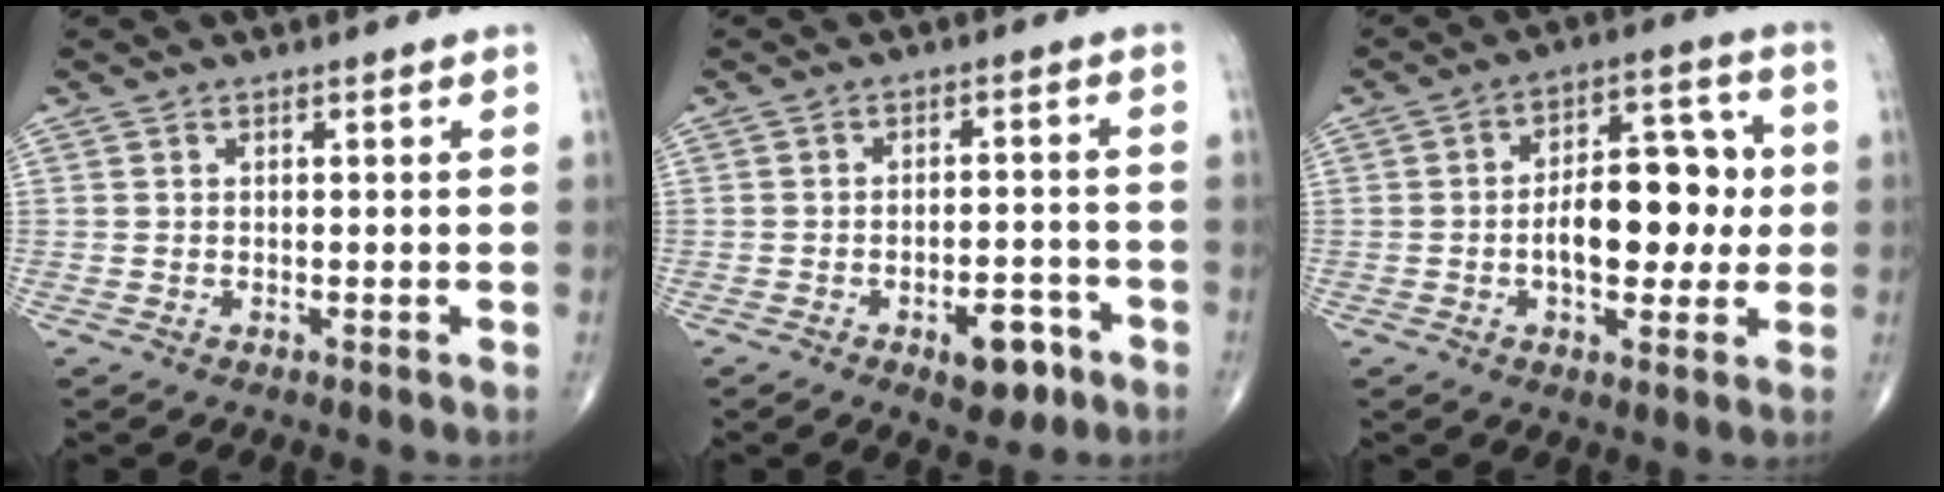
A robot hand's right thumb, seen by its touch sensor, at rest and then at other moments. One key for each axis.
{"total": 6.7, "fx": -3.5, "fy": 3.2, "fz": 4.6, "tx": -0.045, "ty": 0.024, "tz": -0.046}
{"total": 13.5, "fx": -0.6, "fy": 7.4, "fz": 11.2, "tx": -0.132, "ty": 0.027, "tz": -0.013}